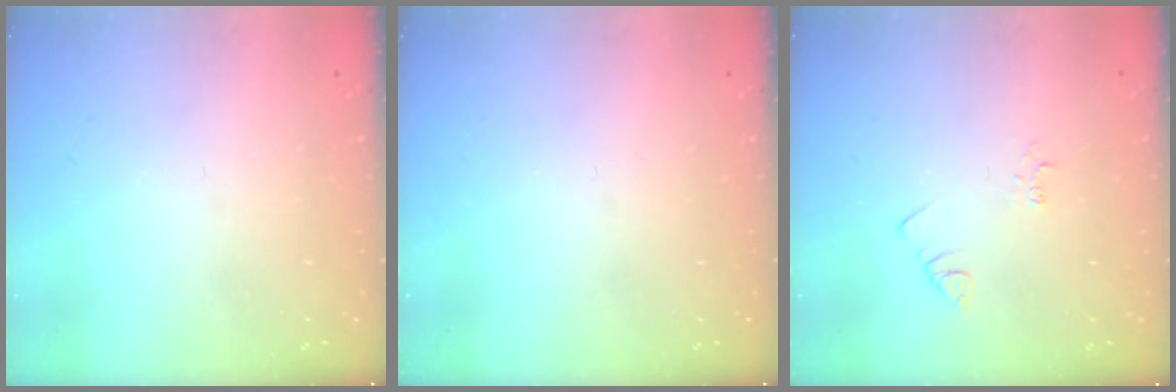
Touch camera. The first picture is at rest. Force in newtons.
{"total": 0.0}
{"total": 2.1, "press": 2.1, "slide": 0.4}